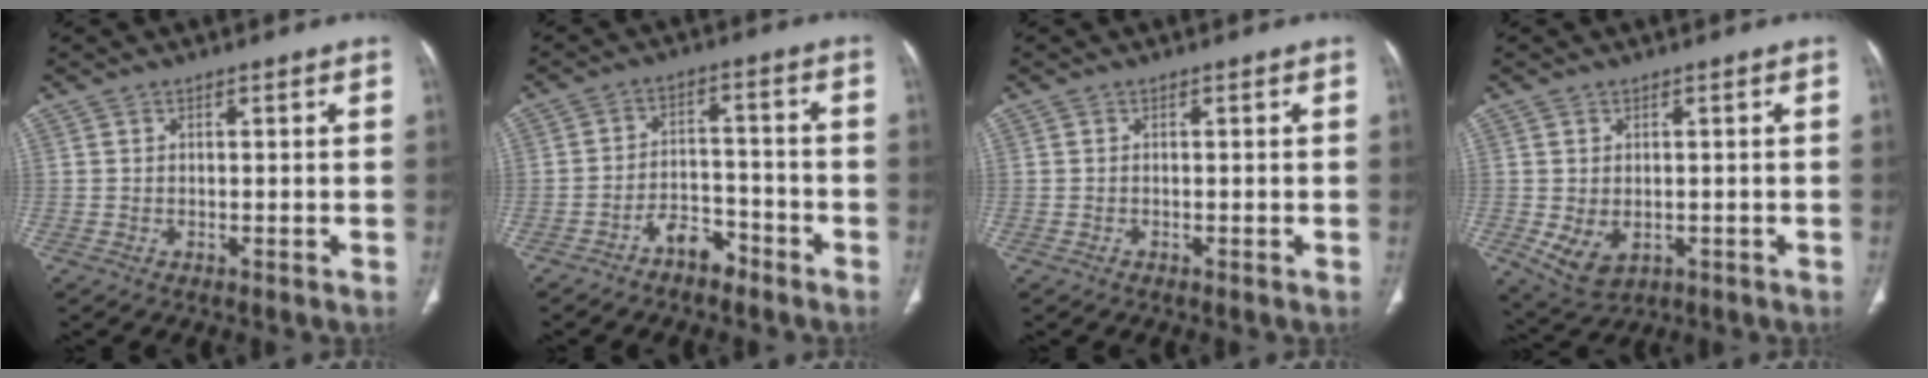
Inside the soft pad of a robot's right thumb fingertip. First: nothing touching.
{"total": 5.7, "force": [-4.1, 3.0, 2.6], "torque": [-0.029, 0.043, -0.069]}
{"total": 0.0}
{"total": 6.1, "force": [-1.2, 4.3, 4.2], "torque": [-0.071, -0.007, 0.000]}